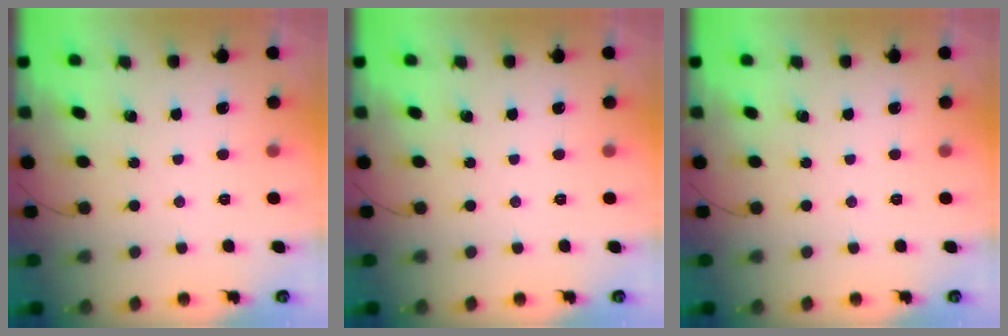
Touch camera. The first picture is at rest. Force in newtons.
{"total": 0.0}
{"total": 0.0}